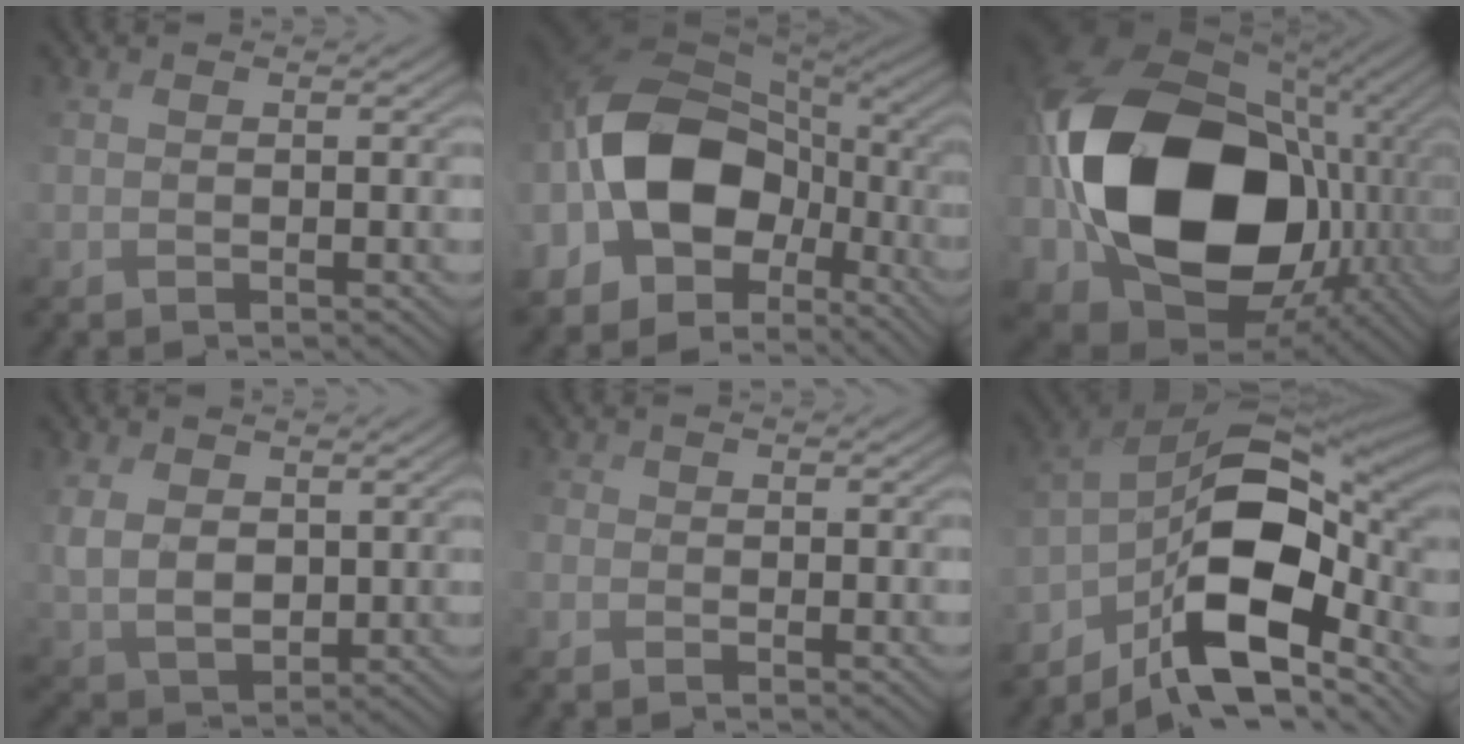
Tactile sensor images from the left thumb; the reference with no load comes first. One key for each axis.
{"total": 17.2, "fx": -2.3, "fy": 11.2, "fz": 12.8, "tx": -0.252, "ty": 0.014, "tz": -0.049}
{"total": 21.8, "fx": 0.4, "fy": 16.1, "fz": 14.7, "tx": -0.359, "ty": -0.035, "tz": 0.034}
{"total": 5.3, "fx": 2.7, "fy": 3.8, "fz": 2.6, "tx": -0.076, "ty": -0.001, "tz": 0.064}
{"total": 1.6, "fx": -1.1, "fy": 1.1, "fz": 0.4, "tx": -0.014, "ty": -0.006, "tz": -0.025}
{"total": 15.6, "fx": -6.4, "fy": 8.3, "fz": 11.5, "tx": -0.227, "ty": -0.005, "tz": -0.121}